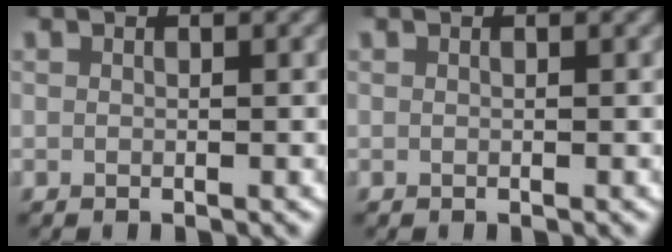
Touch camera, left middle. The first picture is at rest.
{"total": 0.0}